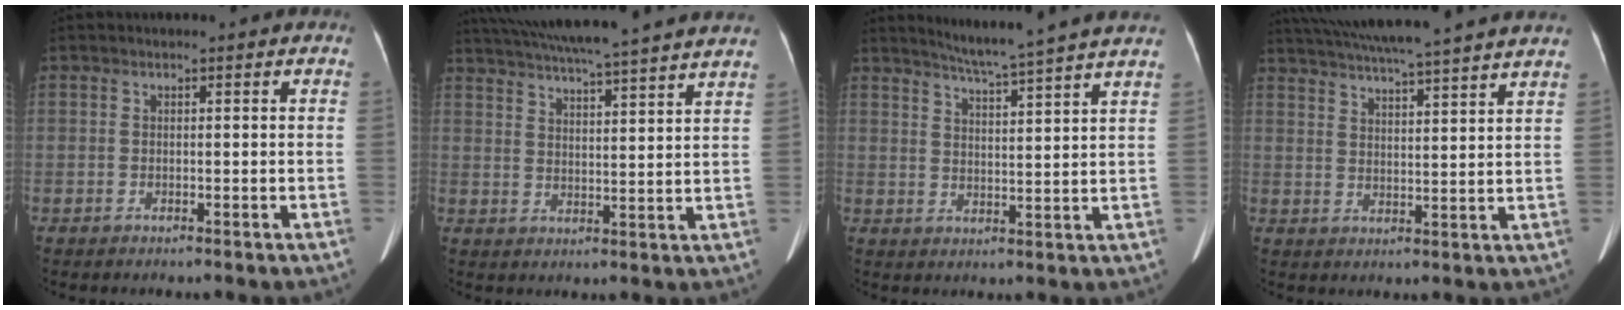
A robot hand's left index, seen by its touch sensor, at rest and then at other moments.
{"total": 23.6, "force": [21.1, 0.0, 10.4], "torque": [-0.181, 0.008, 0.285]}
{"total": 12.4, "force": [11.1, -1.6, 5.4], "torque": [-0.091, -0.011, 0.145]}
{"total": 21.7, "force": [19.4, -0.2, 9.8], "torque": [-0.171, 0.012, 0.264]}